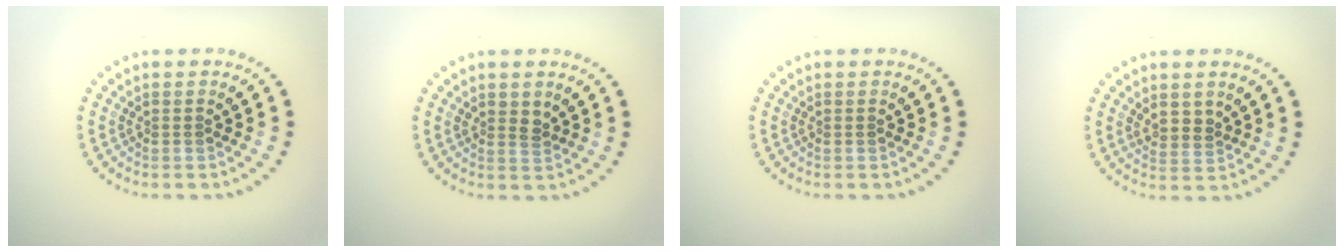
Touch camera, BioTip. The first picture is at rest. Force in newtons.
{"total": 1.1, "press": 1.0, "slide": 0.4}
{"total": 0.0}
{"total": 1.4, "press": 1.2, "slide": 0.7}